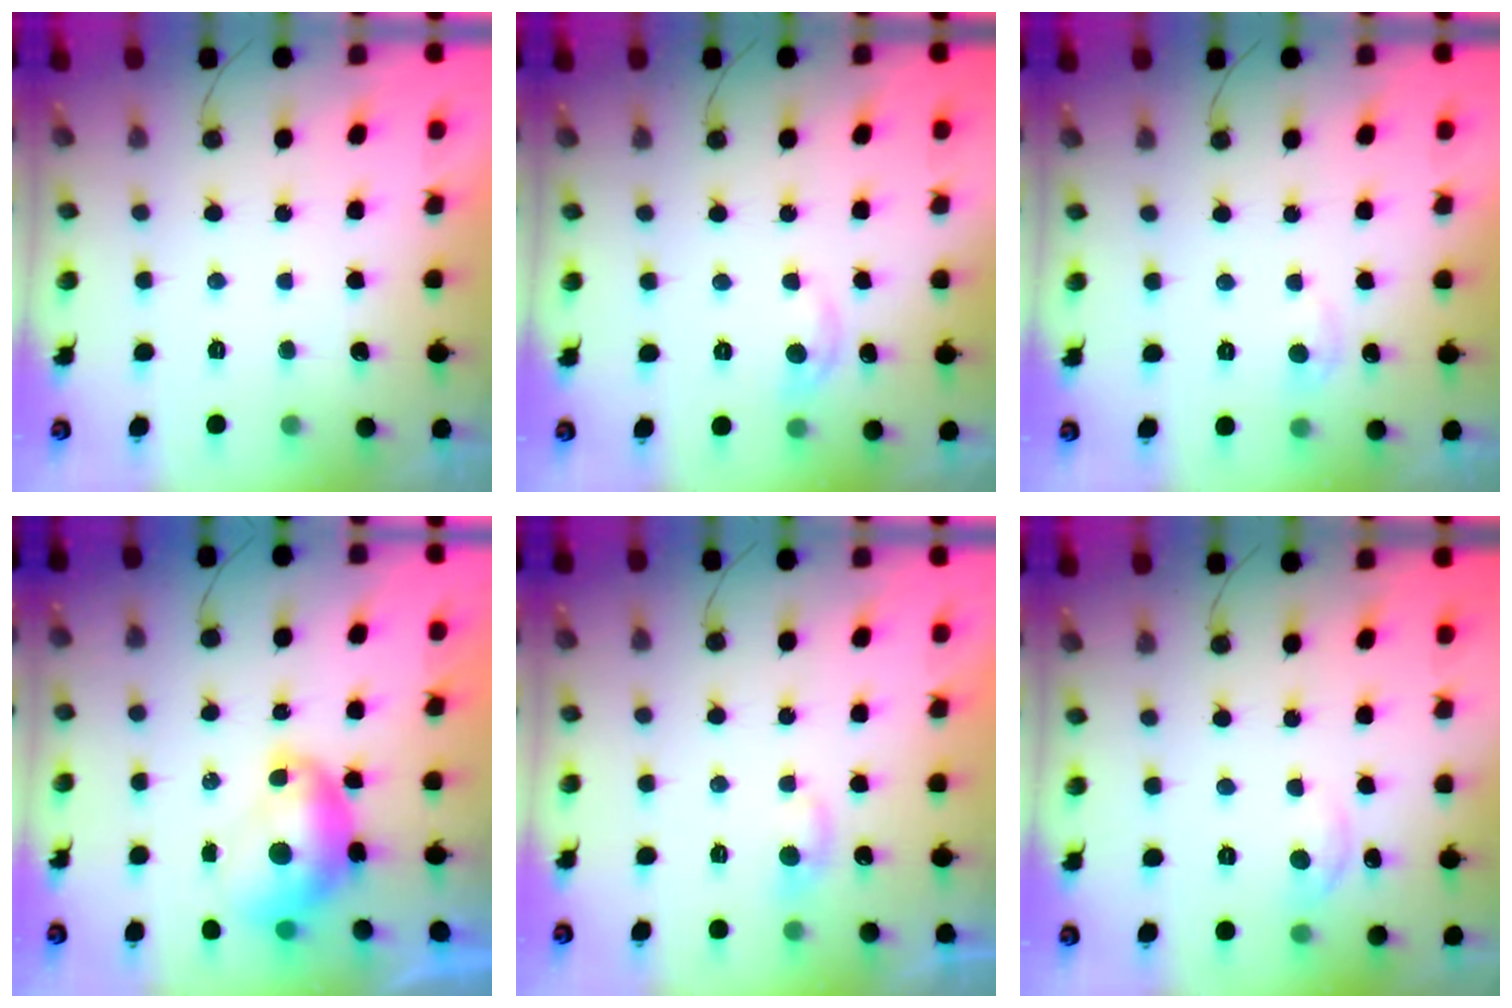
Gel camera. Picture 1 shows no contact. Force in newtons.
{"total": 6.1, "press": 6.0, "slide": 0.9}
{"total": 5.8, "press": 5.8, "slide": 0.7}
{"total": 9.6, "press": 9.6, "slide": 1.0}
{"total": 4.5, "press": 4.5, "slide": 0.6}
{"total": 4.6, "press": 4.5, "slide": 0.7}